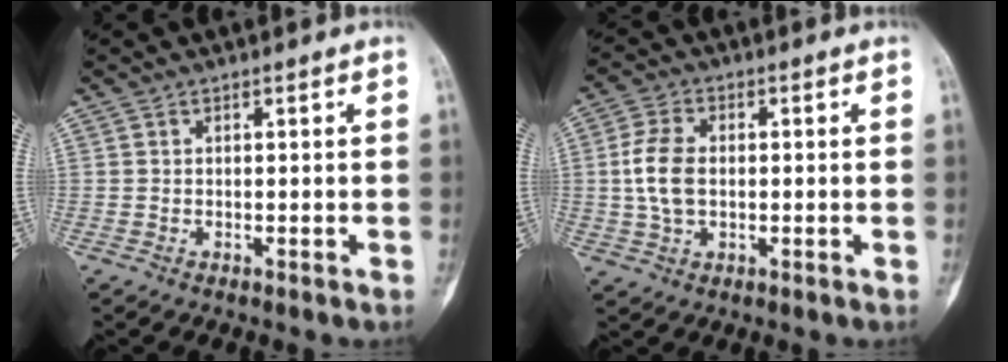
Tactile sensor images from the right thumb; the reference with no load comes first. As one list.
[{"total": 7.5, "force": [0.1, 4.8, 5.8], "torque": [-0.120, 0.009, 0.001]}]